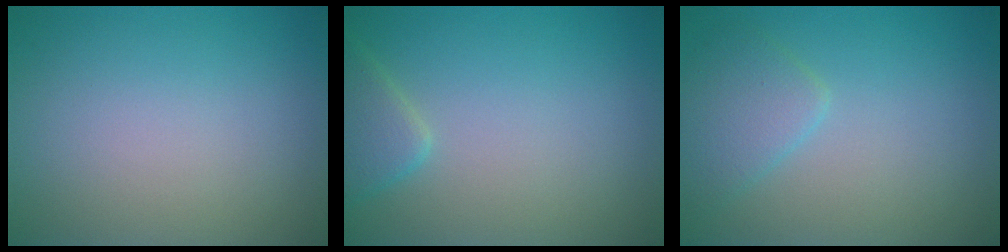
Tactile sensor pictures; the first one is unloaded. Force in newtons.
{"total": 2.4, "press": 2.3, "slide": 0.1}
{"total": 2.6, "press": 2.6, "slide": 0.1}